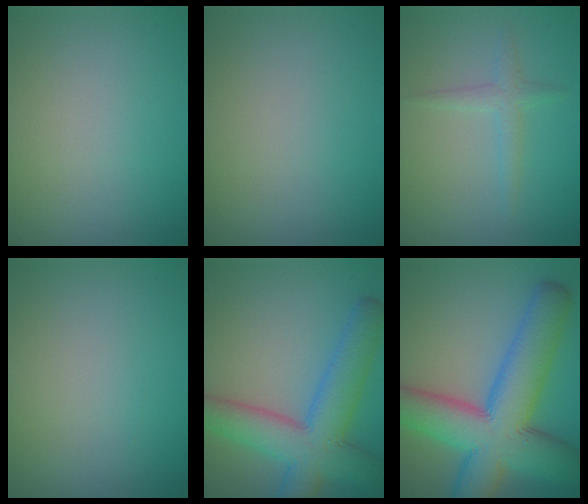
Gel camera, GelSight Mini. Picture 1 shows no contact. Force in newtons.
{"total": 0.0}
{"total": 1.6, "press": 1.6, "slide": 0.1}
{"total": 0.0}
{"total": 8.2, "press": 8.2, "slide": 0.3}
{"total": 12.1, "press": 12.1, "slide": 0.3}